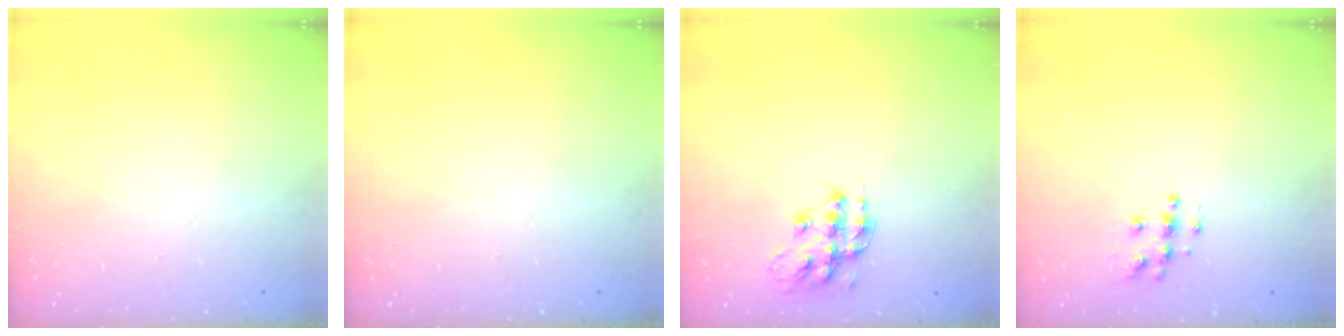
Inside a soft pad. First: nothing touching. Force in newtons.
{"total": 0.0}
{"total": 13.8, "press": 13.7, "slide": 0.8}
{"total": 7.6, "press": 7.6, "slide": 0.4}